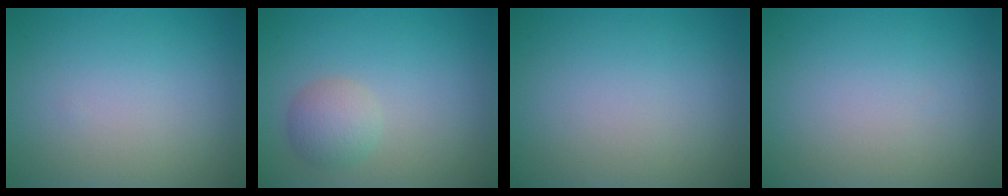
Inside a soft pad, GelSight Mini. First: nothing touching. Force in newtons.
{"total": 2.4, "press": 2.4, "slide": 0.1}
{"total": 0.0}
{"total": 0.0}